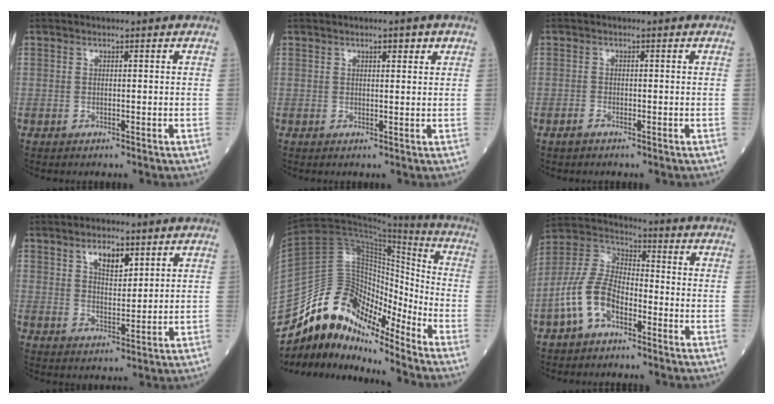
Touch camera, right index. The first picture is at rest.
{"total": 2.0, "force": [1.2, 0.5, 1.6], "torque": [-0.024, 0.003, 0.016]}
{"total": 1.0, "force": [-0.9, 0.3, 0.4], "torque": [-0.009, 0.000, -0.015]}
{"total": 4.7, "force": [2.7, 2.0, 3.3], "torque": [-0.058, 0.000, 0.048]}
{"total": 15.1, "force": [-12.5, 4.6, 7.1], "torque": [-0.113, 0.074, -0.223]}
{"total": 10.4, "force": [-5.0, 5.4, 7.3], "torque": [-0.175, 0.021, -0.101]}